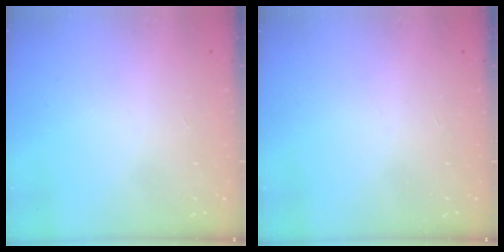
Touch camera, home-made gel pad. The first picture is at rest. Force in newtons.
{"total": 0.0}